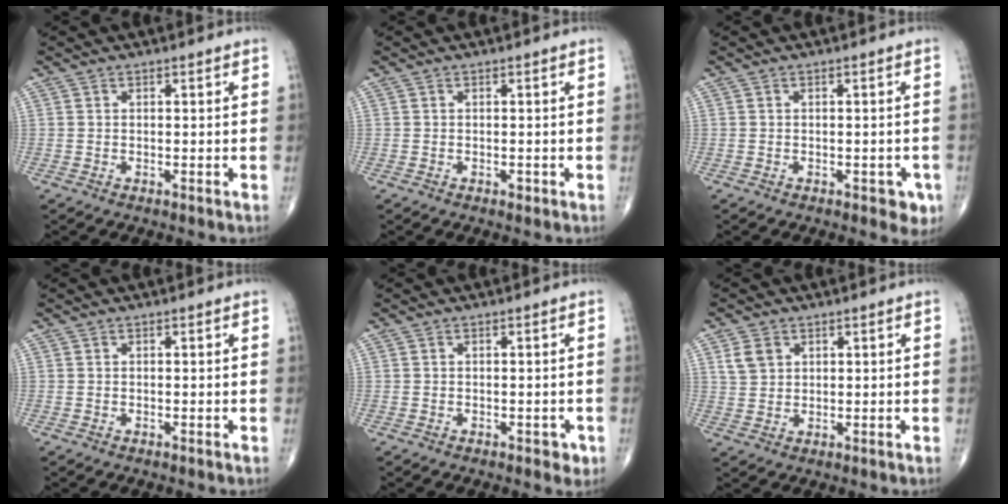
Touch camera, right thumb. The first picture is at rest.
{"total": 0.8, "force": [-0.3, 0.5, 0.5], "torque": [-0.006, -0.001, -0.005]}
{"total": 3.5, "force": [-1.5, 1.9, 2.5], "torque": [-0.011, 0.002, -0.016]}
{"total": 0.0}
{"total": 1.9, "force": [-0.7, 1.2, 1.2], "torque": [-0.006, 0.001, -0.008]}
{"total": 4.1, "force": [1.8, 3.1, 2.0], "torque": [-0.028, -0.005, 0.039]}